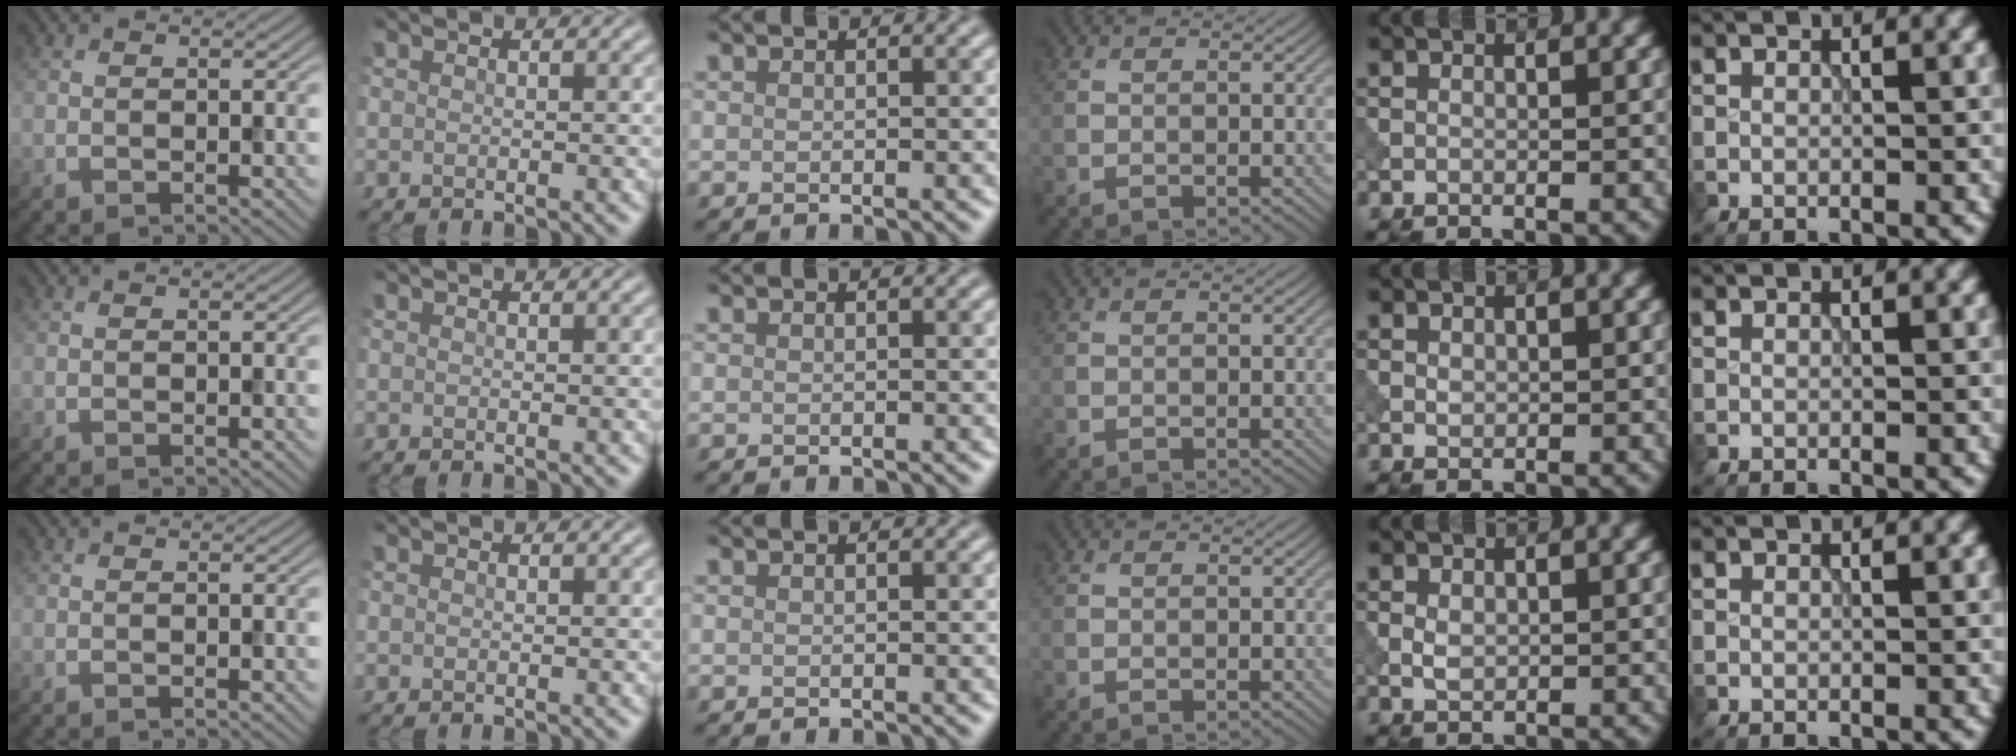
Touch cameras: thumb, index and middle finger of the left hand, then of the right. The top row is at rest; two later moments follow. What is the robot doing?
{"motion": "press", "object": "tv remote"}